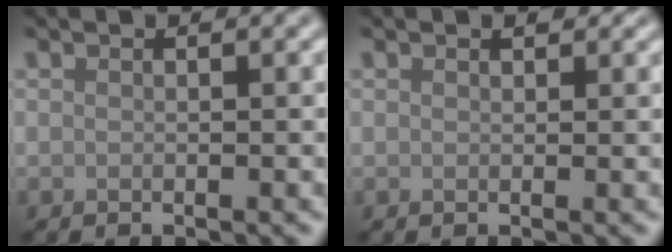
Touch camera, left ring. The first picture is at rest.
{"total": 0.8, "force": [0.5, 0.5, 0.3], "torque": [-0.004, -0.002, 0.008]}